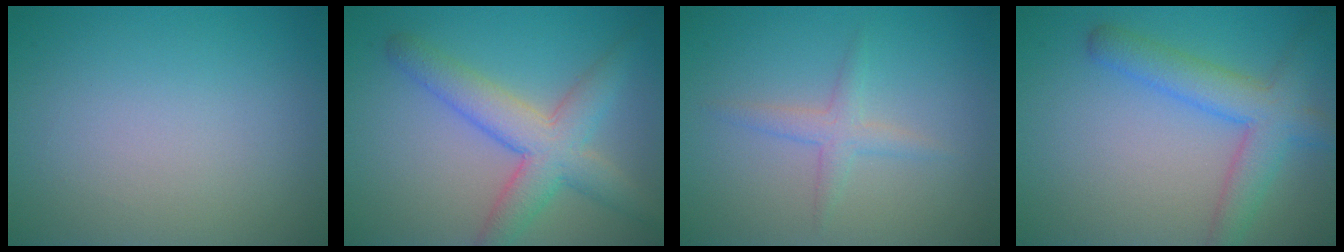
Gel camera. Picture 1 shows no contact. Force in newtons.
{"total": 5.7, "press": 5.7, "slide": 0.1}
{"total": 1.8, "press": 1.8, "slide": 0.1}
{"total": 5.0, "press": 5.0, "slide": 0.3}